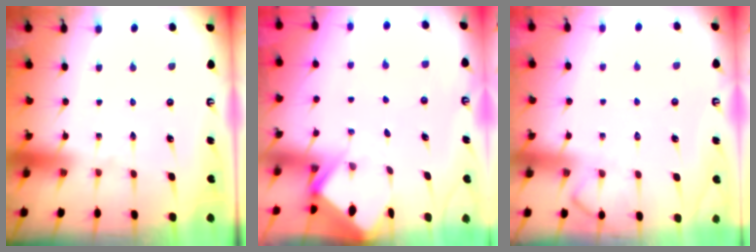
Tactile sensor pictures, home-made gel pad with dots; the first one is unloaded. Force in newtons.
{"total": 2.6, "press": 2.6, "slide": 0.1}
{"total": 6.1, "press": 6.1, "slide": 0.7}